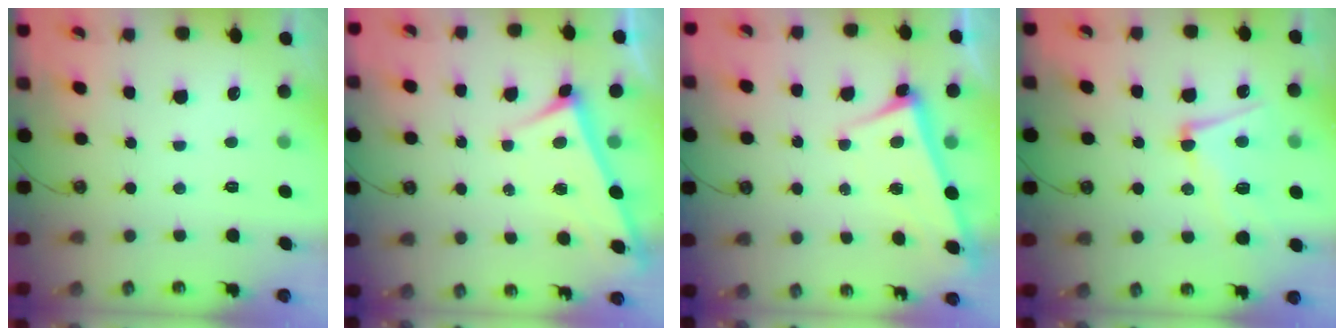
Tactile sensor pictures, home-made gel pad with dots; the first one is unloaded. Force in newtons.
{"total": 3.0, "press": 3.0, "slide": 0.1}
{"total": 2.5, "press": 2.4, "slide": 0.7}
{"total": 6.6, "press": 6.3, "slide": 1.8}